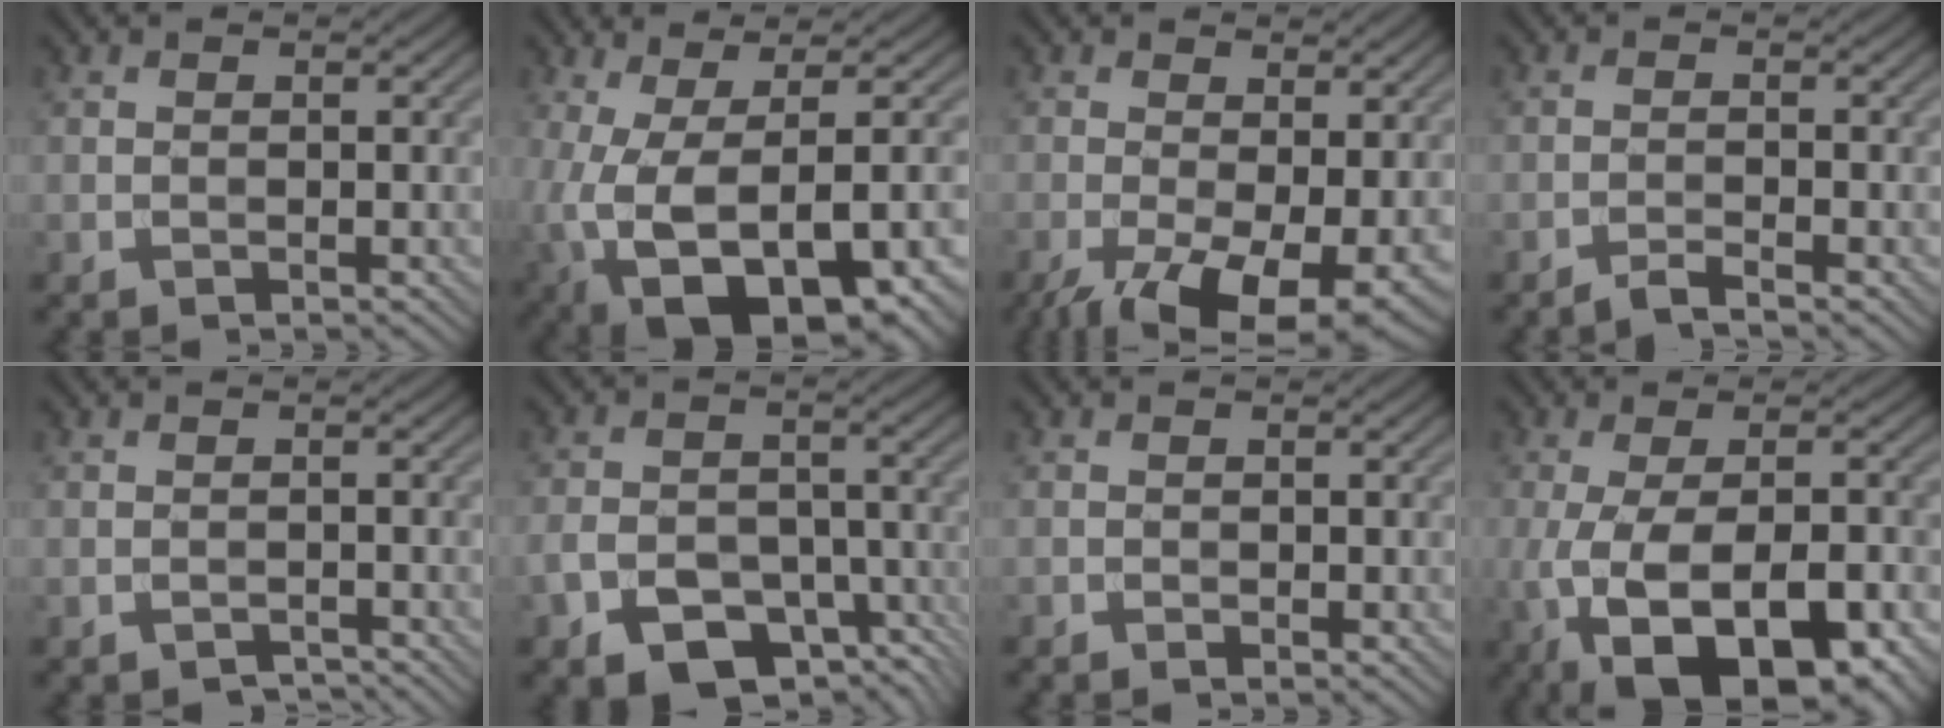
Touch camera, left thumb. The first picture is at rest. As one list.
[{"total": 15.0, "force": [-5.5, 6.5, 12.4], "torque": [-0.241, -0.046, -0.047]}, {"total": 11.0, "force": [-4.3, 4.7, 8.9], "torque": [-0.164, -0.026, -0.063]}, {"total": 1.8, "force": [-1.5, 0.1, 1.0], "torque": [-0.014, 0.005, -0.036]}, {"total": 1.2, "force": [-1.1, 0.5, 0.4], "torque": [-0.007, -0.001, -0.021]}, {"total": 10.9, "force": [-6.3, 6.5, 6.2], "torque": [-0.115, -0.015, -0.108]}, {"total": 0.7, "force": [-0.3, 0.4, 0.5], "torque": [-0.008, -0.001, -0.003]}, {"total": 15.2, "force": [-6.1, 6.6, 12.3], "torque": [-0.237, -0.036, -0.074]}]